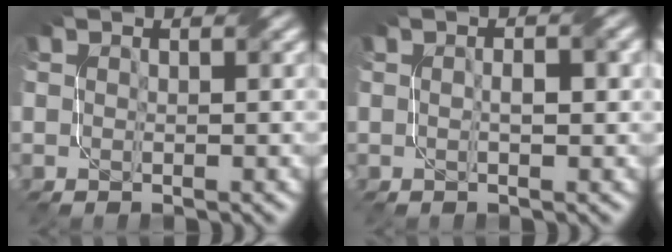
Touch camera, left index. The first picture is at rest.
{"total": 1.8, "force": [0.0, 0.5, 1.8], "torque": [-0.030, 0.003, 0.000]}